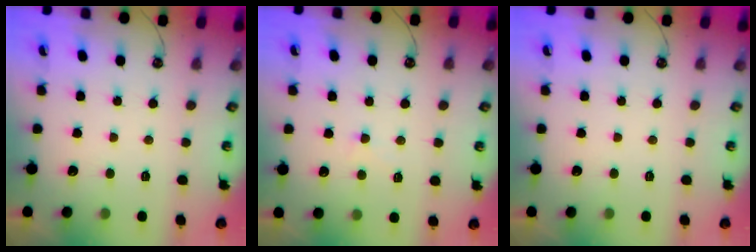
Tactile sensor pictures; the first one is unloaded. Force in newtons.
{"total": 1.8, "press": 1.7, "slide": 0.5}
{"total": 0.0}